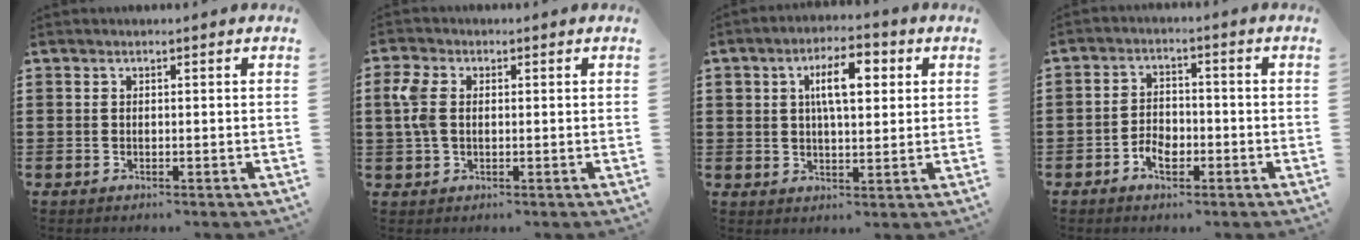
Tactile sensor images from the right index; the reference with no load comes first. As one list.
[{"total": 4.7, "force": [0.8, 3.0, 3.5], "torque": [-0.090, 0.007, 0.008]}, {"total": 7.3, "force": [2.3, 3.1, 6.2], "torque": [-0.113, 0.007, 0.035]}, {"total": 3.8, "force": [-1.9, 2.4, 2.2], "torque": [-0.042, 0.005, -0.036]}]